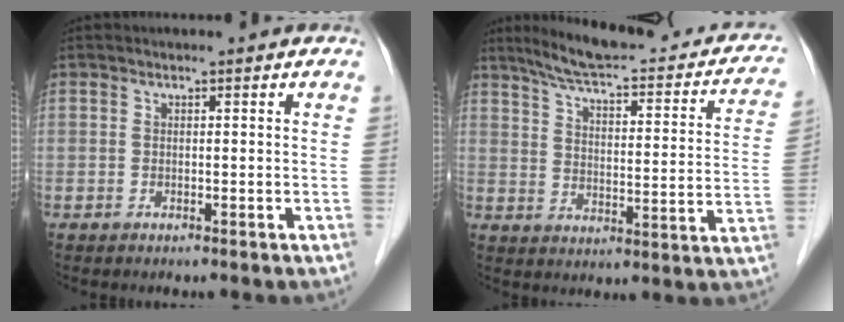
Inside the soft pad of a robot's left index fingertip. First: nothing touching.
{"total": 21.5, "force": [17.8, 4.6, 11.1], "torque": [-0.143, 0.011, 0.223]}